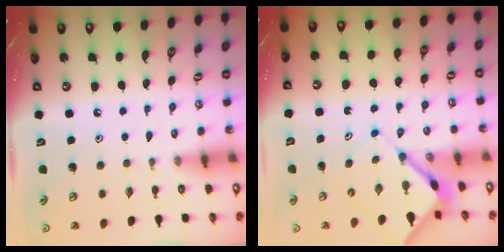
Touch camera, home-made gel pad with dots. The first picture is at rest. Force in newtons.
{"total": 7.5, "press": 7.5, "slide": 0.6}